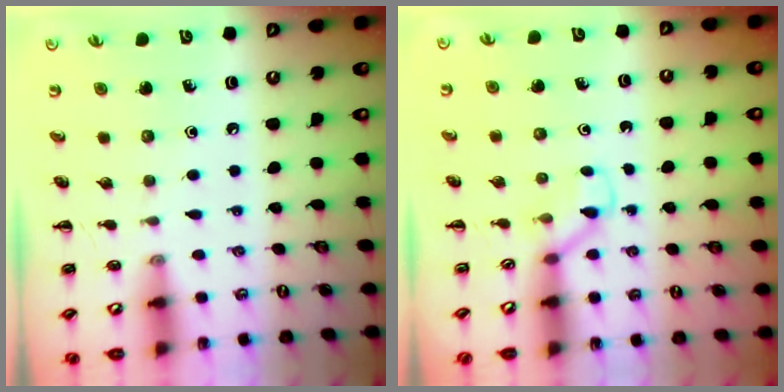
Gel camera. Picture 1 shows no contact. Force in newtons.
{"total": 3.0, "press": 2.8, "slide": 1.1}